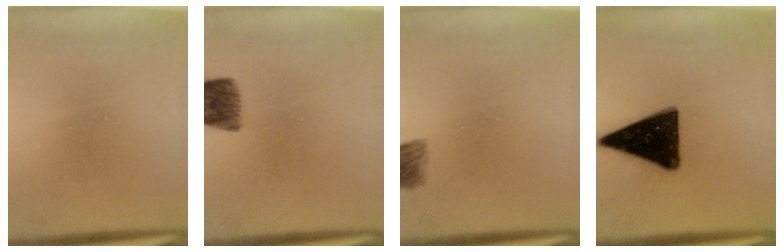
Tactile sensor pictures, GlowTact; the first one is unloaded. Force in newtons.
{"total": 6.5}
{"total": 4.5}
{"total": 15.8}